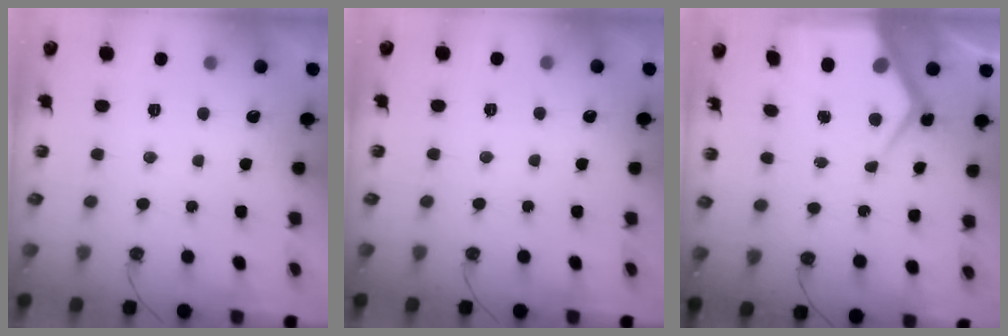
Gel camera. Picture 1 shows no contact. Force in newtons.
{"total": 1.7, "press": 1.7, "slide": 0.3}
{"total": 9.2, "press": 9.1, "slide": 0.7}